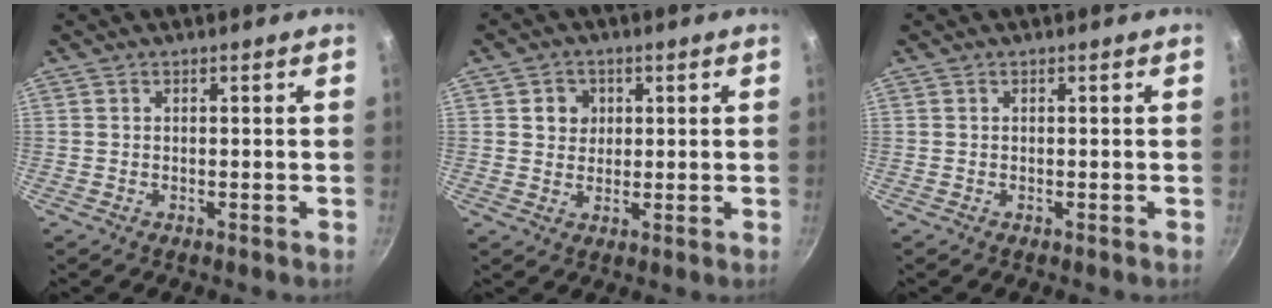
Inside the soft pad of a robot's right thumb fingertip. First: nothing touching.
{"total": 4.1, "force": [1.2, 3.7, 1.3], "torque": [0.005, 0.000, 0.016]}
{"total": 0.0}